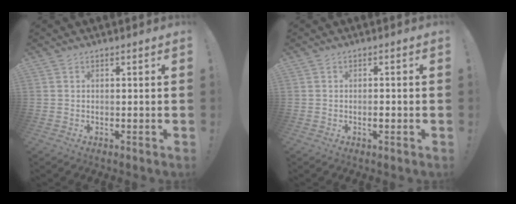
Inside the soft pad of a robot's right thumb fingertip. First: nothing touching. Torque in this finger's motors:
{"motor_torque": [1.10, 0.87, 0.18, -0.24, 0.00]}